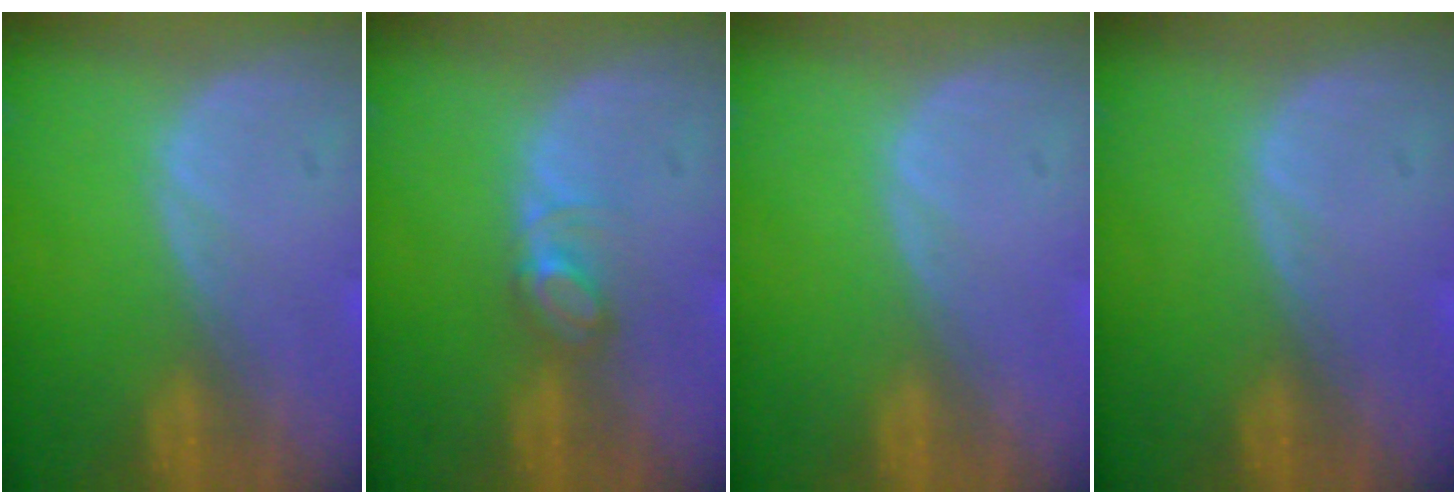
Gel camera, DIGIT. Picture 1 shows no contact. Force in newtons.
{"total": 2.8, "press": 2.8, "slide": 0.4}
{"total": 0.0}
{"total": 0.0}